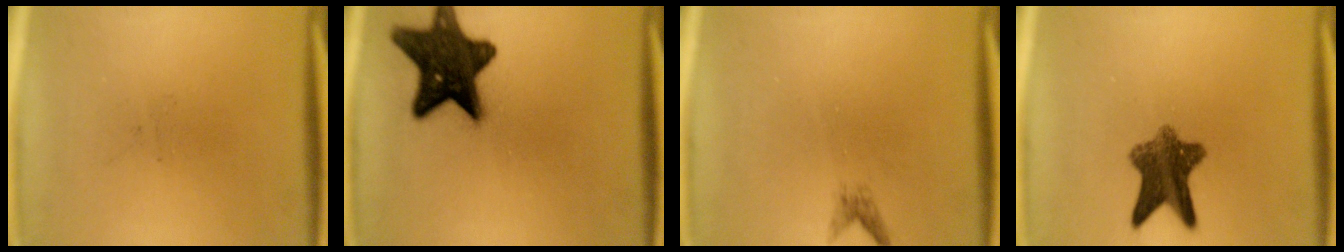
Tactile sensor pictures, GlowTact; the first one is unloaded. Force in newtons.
{"total": 15.0}
{"total": 1.1}
{"total": 8.2}